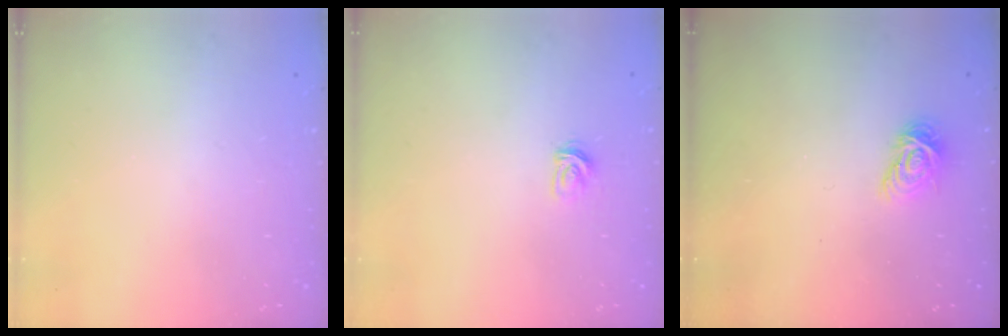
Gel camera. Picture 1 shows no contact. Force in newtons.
{"total": 3.5, "press": 3.4, "slide": 0.3}
{"total": 7.5, "press": 7.5, "slide": 0.3}